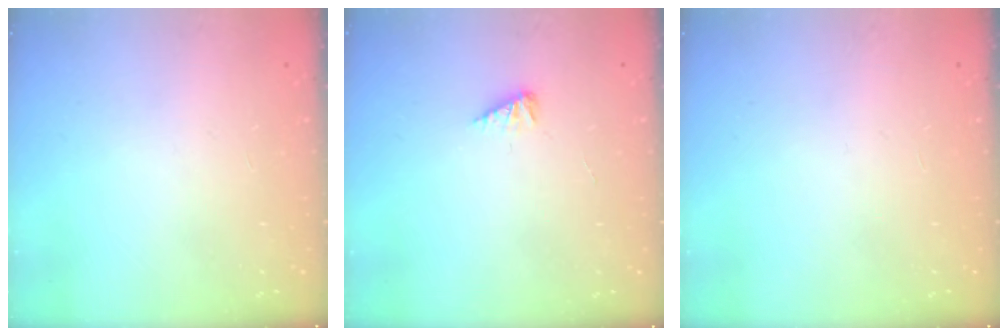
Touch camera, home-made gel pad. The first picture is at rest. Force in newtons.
{"total": 2.2, "press": 2.2, "slide": 0.3}
{"total": 0.0}